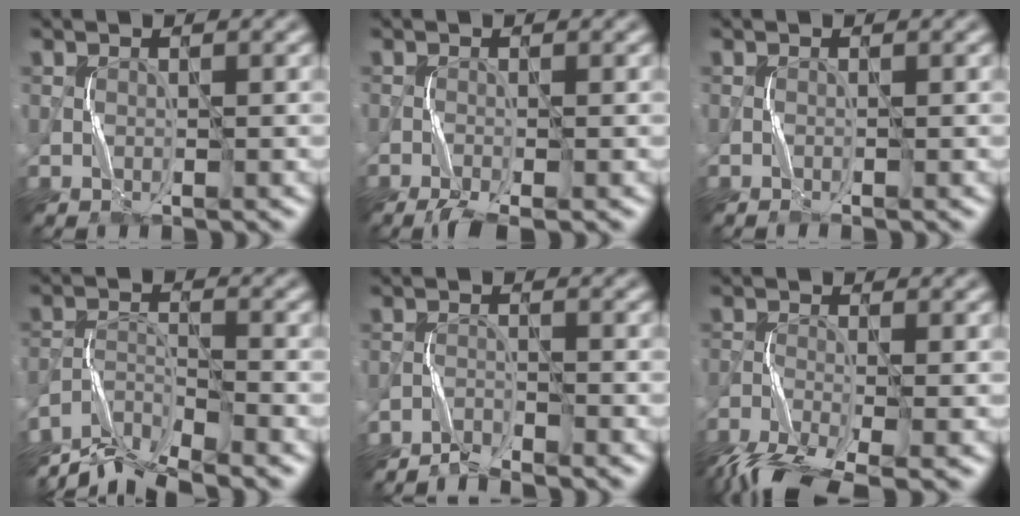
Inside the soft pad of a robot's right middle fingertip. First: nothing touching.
{"total": 1.8, "force": [-1.4, 0.0, 1.1], "torque": [-0.024, 0.003, -0.033]}
{"total": 0.0}
{"total": 5.1, "force": [-5.0, 0.4, 1.3], "torque": [-0.020, 0.003, -0.102]}
{"total": 1.9, "force": [-1.9, -0.4, -0.3], "torque": [0.004, 0.008, -0.044]}
{"total": 7.3, "force": [-5.8, 1.8, 4.0], "torque": [-0.083, -0.020, -0.118]}